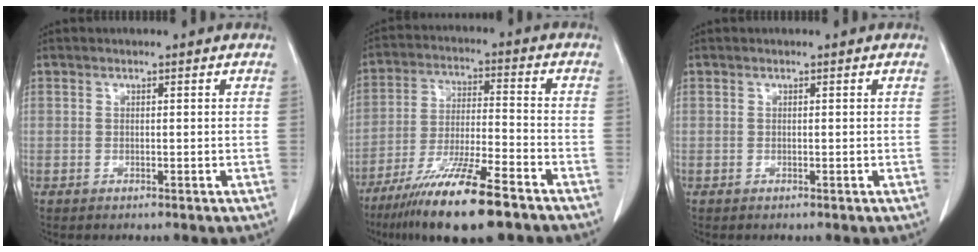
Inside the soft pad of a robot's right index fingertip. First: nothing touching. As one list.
[{"total": 15.1, "force": [-10.4, 1.4, 10.8], "torque": [-0.206, -0.040, -0.184]}, {"total": 0.0}]